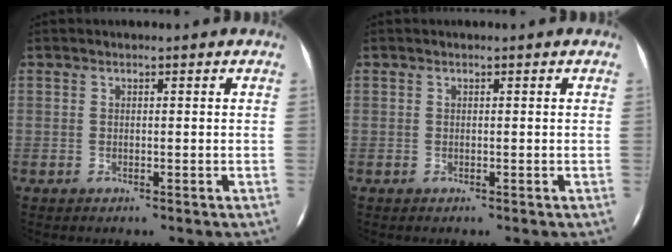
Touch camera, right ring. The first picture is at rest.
{"total": 0.0}